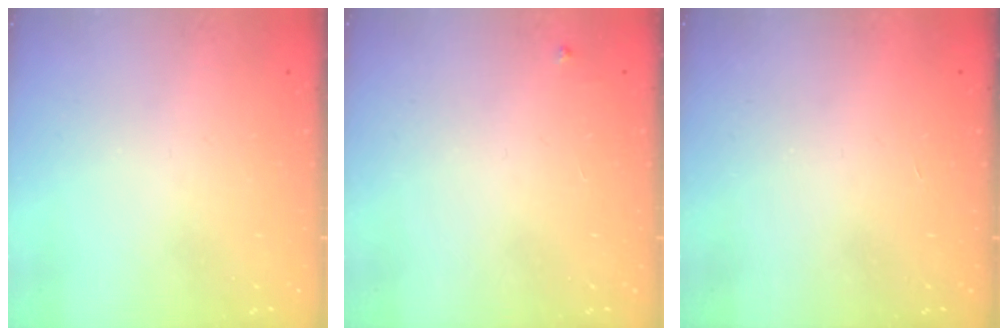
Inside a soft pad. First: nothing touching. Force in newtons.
{"total": 3.2, "press": 3.2, "slide": 0.5}
{"total": 1.5, "press": 1.5, "slide": 0.1}